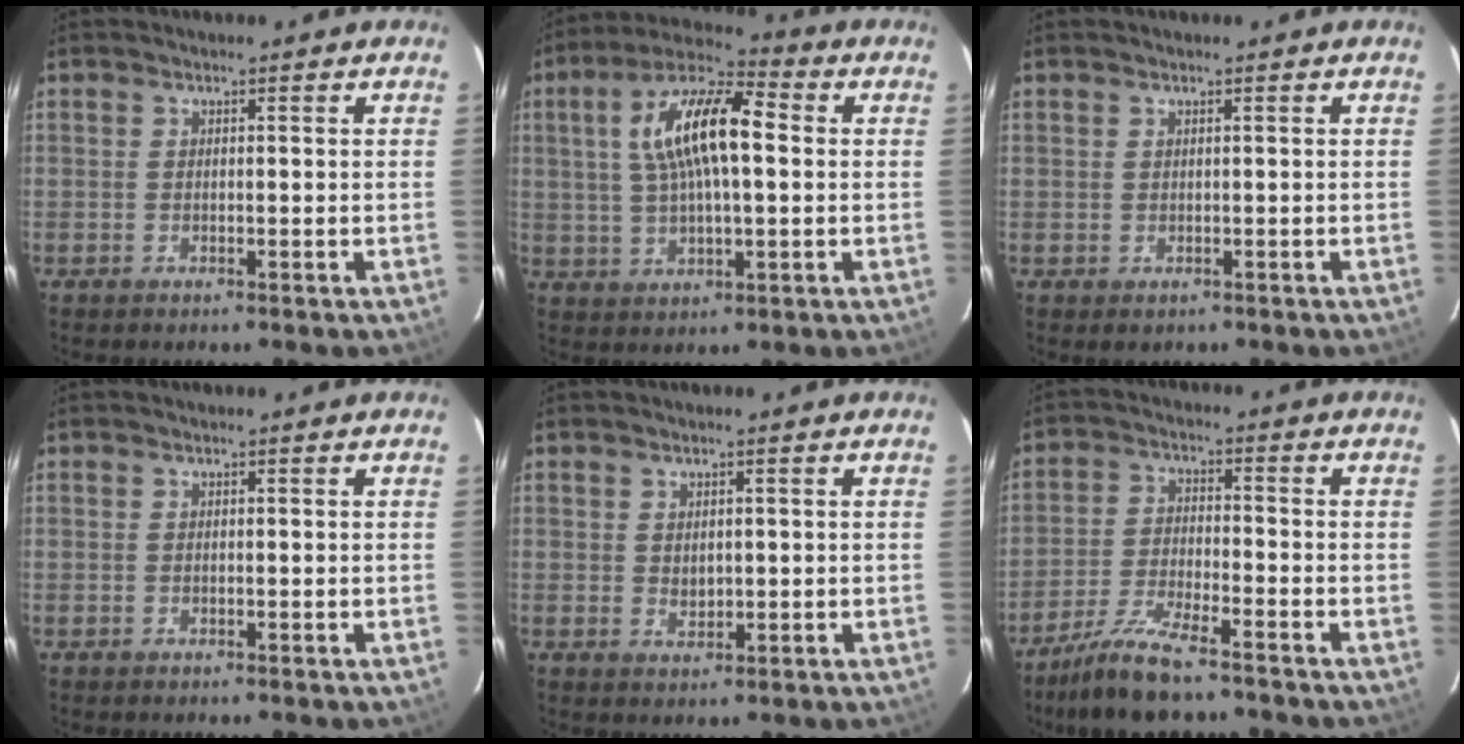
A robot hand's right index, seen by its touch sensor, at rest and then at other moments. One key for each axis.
{"total": 14.9, "fx": 2.5, "fy": 5.4, "fz": 13.6, "tx": -0.254, "ty": 0.024, "tz": 0.039}
{"total": 1.0, "fx": 0.1, "fy": 1.0, "fz": 0.0, "tx": 0.005, "ty": 0.000, "tz": 0.004}
{"total": 0.0}
{"total": 2.2, "fx": 0.2, "fy": 1.7, "fz": 1.4, "tx": -0.019, "ty": -0.001, "tz": 0.007}
{"total": 10.2, "fx": -8.5, "fy": 1.5, "fz": 5.5, "tx": -0.124, "ty": -0.017, "tz": -0.157}